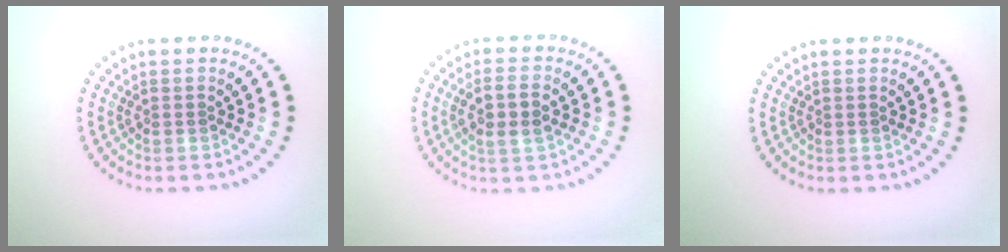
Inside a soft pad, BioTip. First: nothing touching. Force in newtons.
{"total": 2.8, "press": 2.7, "slide": 0.8}
{"total": 0.0}